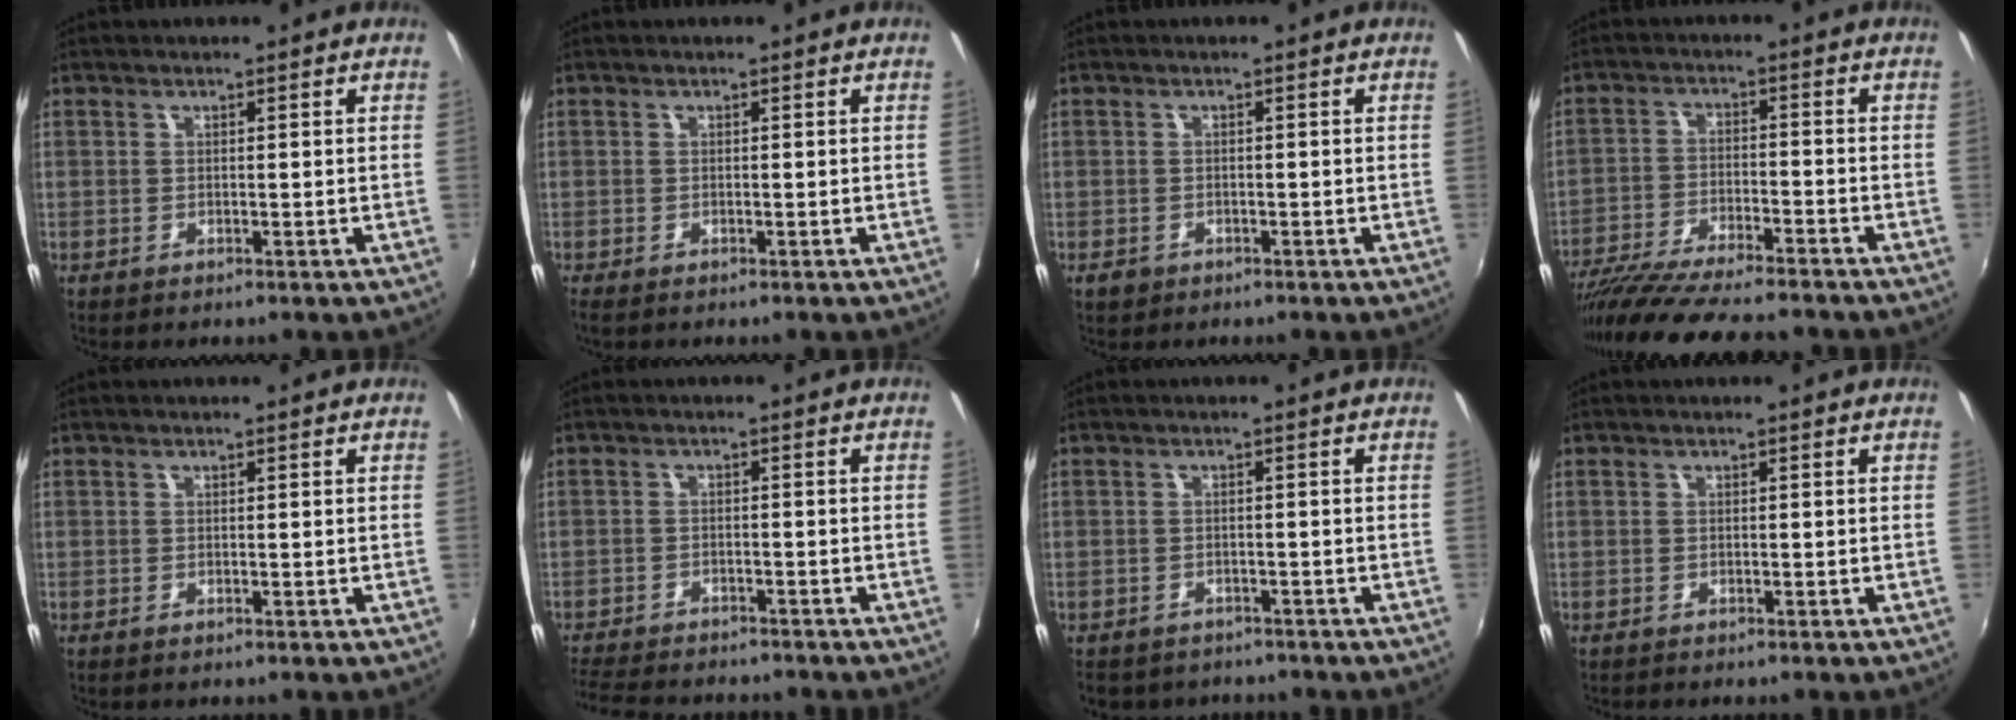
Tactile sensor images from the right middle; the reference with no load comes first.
{"total": 0.8, "force": [-0.7, 0.2, 0.4], "torque": [-0.012, -0.004, -0.012]}
{"total": 1.9, "force": [-1.1, 1.3, 0.6], "torque": [-0.015, -0.003, -0.018]}
{"total": 17.3, "force": [-15.0, 2.0, 8.3], "torque": [-0.165, -0.039, -0.249]}
{"total": 0.0}
{"total": 11.3, "force": [-10.1, 3.1, 4.0], "torque": [-0.106, -0.016, -0.162]}
{"total": 5.7, "force": [-4.7, 2.8, 1.5], "torque": [-0.040, -0.018, -0.068]}
{"total": 0.6, "force": [-0.6, 0.2, 0.1], "torque": [-0.003, -0.003, -0.011]}